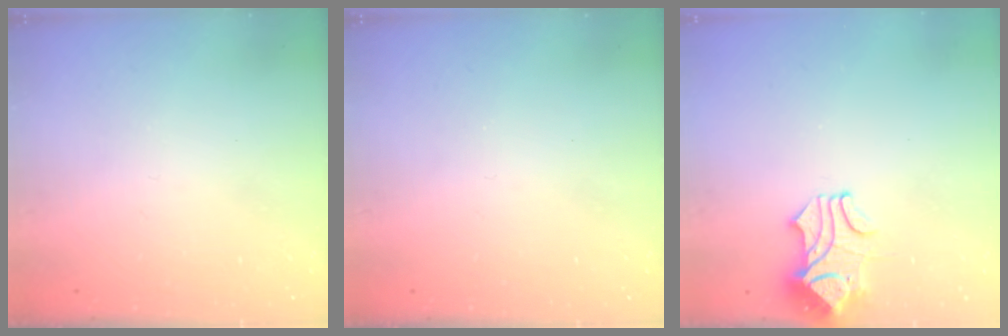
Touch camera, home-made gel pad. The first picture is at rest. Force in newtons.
{"total": 0.0}
{"total": 1.8, "press": 1.4, "slide": 1.2}